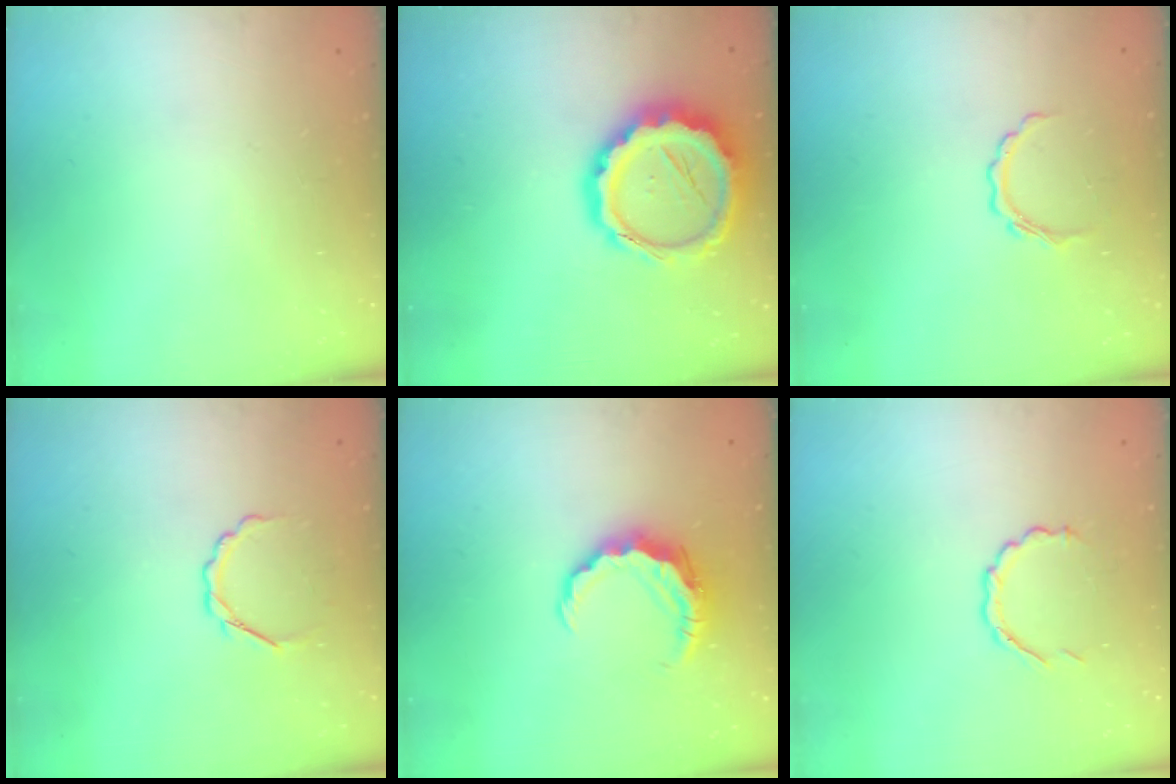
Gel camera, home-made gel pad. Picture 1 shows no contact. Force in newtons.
{"total": 15.0, "press": 14.6, "slide": 3.2}
{"total": 4.3, "press": 4.3, "slide": 0.6}
{"total": 3.4, "press": 3.2, "slide": 1.0}
{"total": 8.4, "press": 8.4, "slide": 0.5}
{"total": 3.9, "press": 3.6, "slide": 1.3}